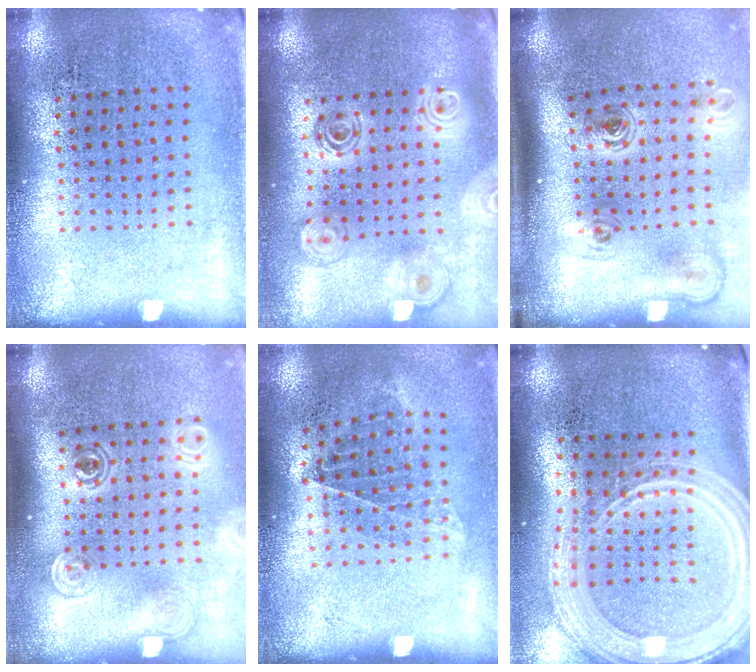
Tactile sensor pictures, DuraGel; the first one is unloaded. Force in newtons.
{"total": 2.1, "press": 1.7, "slide": 1.3}
{"total": 2.3, "press": 1.4, "slide": 1.8}
{"total": 1.9, "press": 1.4, "slide": 1.2}
{"total": 0.9, "press": 0.8, "slide": 0.5}
{"total": 3.2, "press": 2.6, "slide": 1.8}